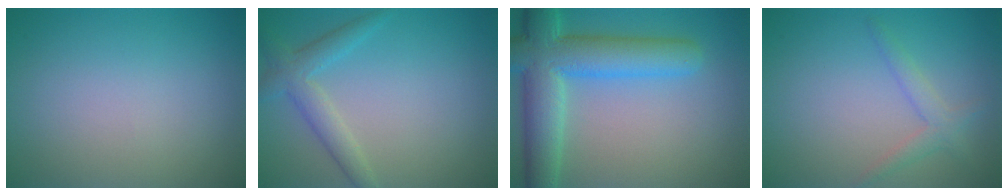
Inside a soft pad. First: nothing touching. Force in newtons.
{"total": 3.0, "press": 3.0, "slide": 0.3}
{"total": 8.5, "press": 8.5, "slide": 0.7}
{"total": 2.0, "press": 2.0, "slide": 0.1}